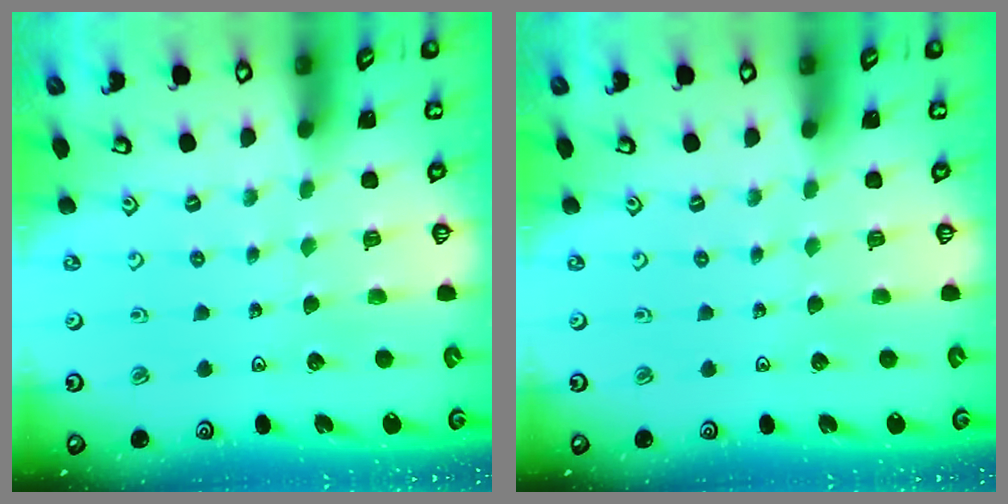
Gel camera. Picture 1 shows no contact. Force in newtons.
{"total": 0.0}